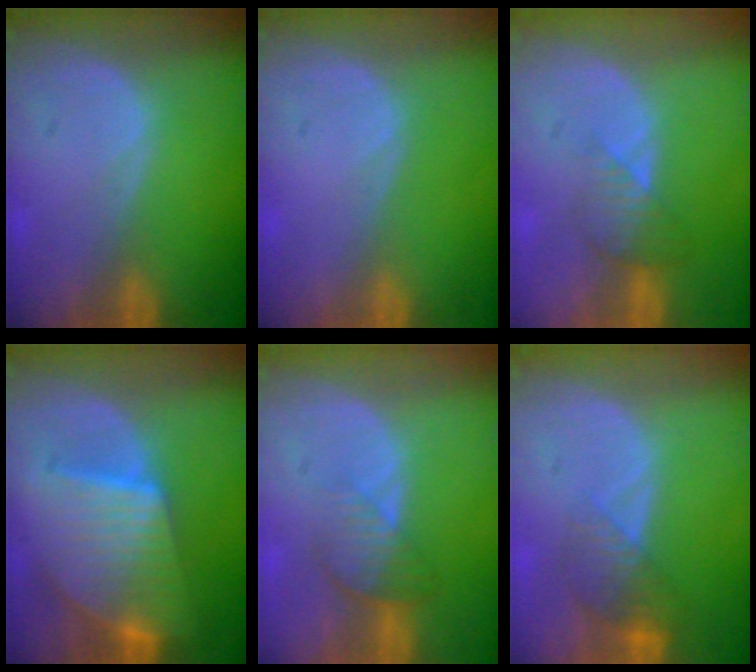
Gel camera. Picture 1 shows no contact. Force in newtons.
{"total": 0.0}
{"total": 3.4, "press": 3.1, "slide": 1.5}
{"total": 9.7, "press": 9.7, "slide": 0.9}
{"total": 4.3, "press": 3.7, "slide": 2.1}
{"total": 4.1, "press": 3.9, "slide": 1.5}